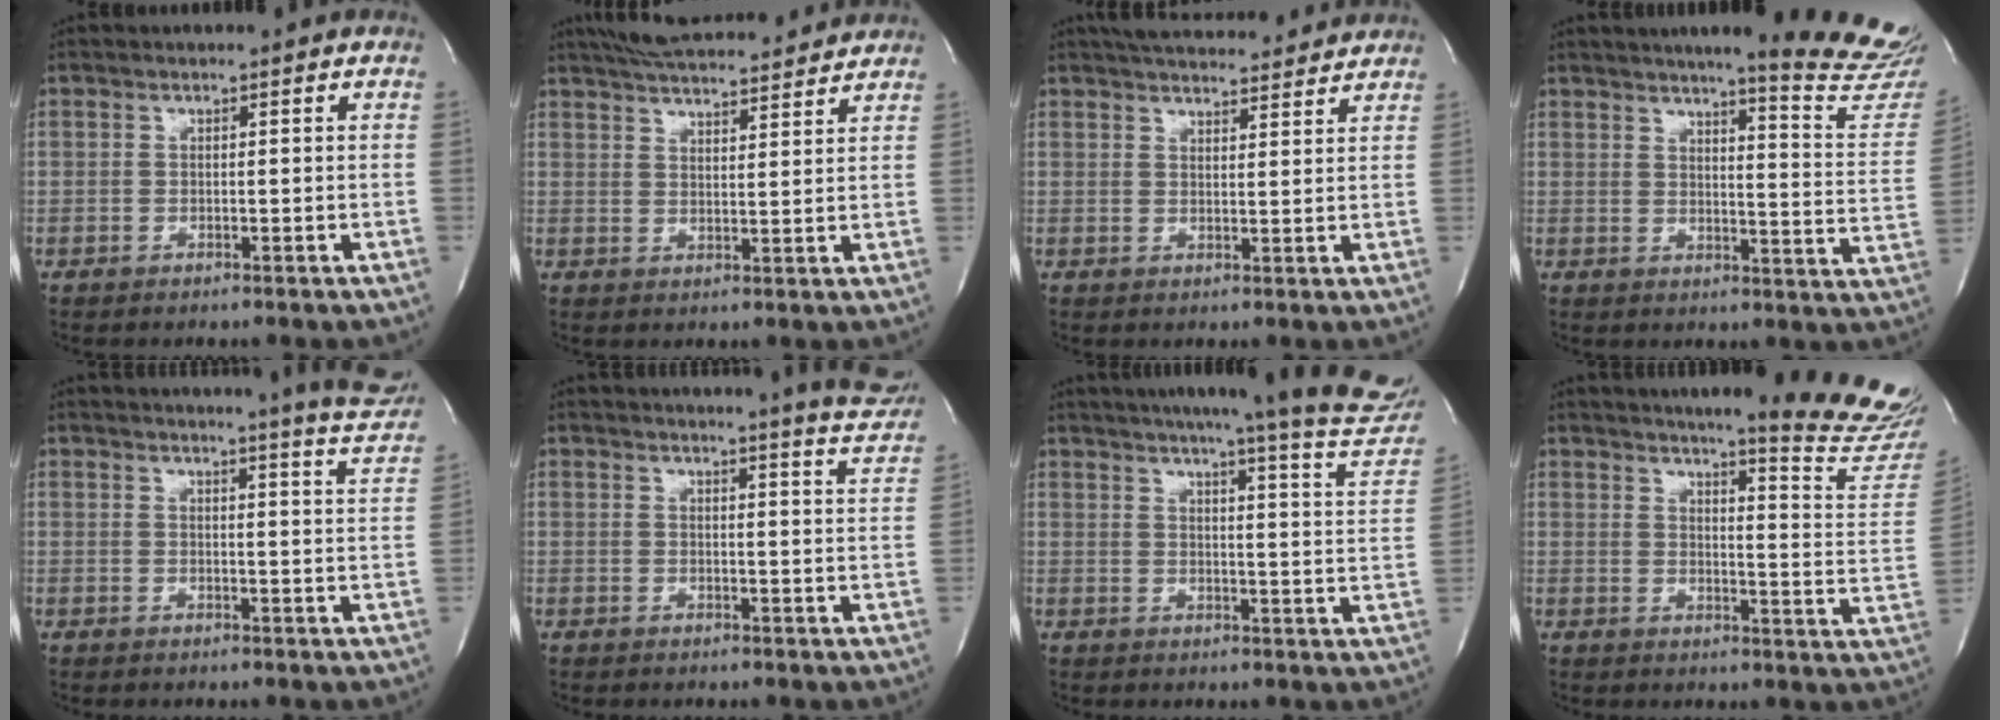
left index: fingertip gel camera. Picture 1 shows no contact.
{"total": 15.5, "force": [14.2, 2.4, 5.6], "torque": [-0.095, 0.032, 0.206]}
{"total": 13.4, "force": [12.5, 2.4, 4.3], "torque": [-0.062, 0.025, 0.170]}
{"total": 18.4, "force": [16.5, -0.4, 8.0], "torque": [-0.100, -0.100, 0.182]}
{"total": 11.7, "force": [11.0, -0.6, 4.0], "torque": [-0.053, -0.057, 0.109]}
{"total": 10.8, "force": [10.3, -0.2, 3.3], "torque": [-0.042, -0.050, 0.099]}
{"total": 24.5, "force": [21.7, 1.2, 11.3], "torque": [-0.158, -0.066, 0.250]}
{"total": 21.3, "force": [19.2, -0.5, 9.1], "torque": [-0.122, -0.122, 0.218]}